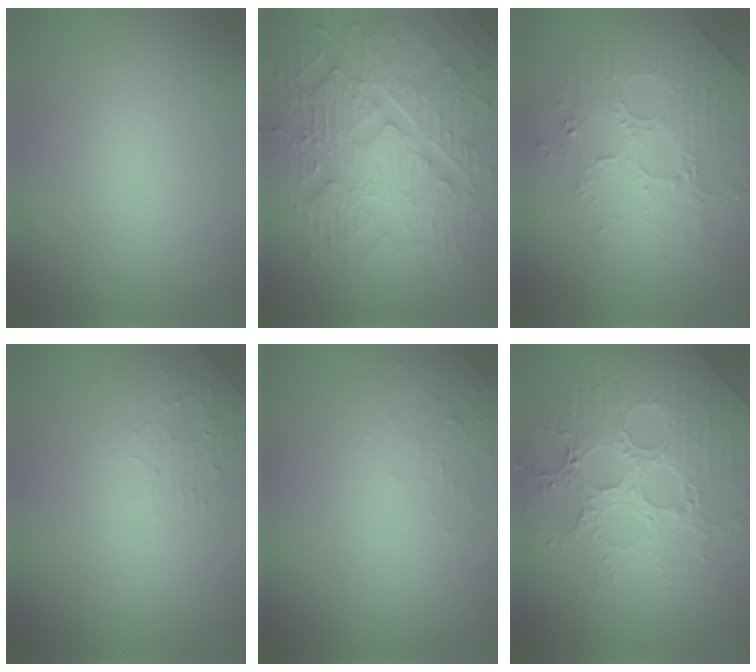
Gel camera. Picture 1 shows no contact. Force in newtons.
{"total": 9.3, "press": 6.8, "slide": 6.4}
{"total": 5.0, "press": 3.5, "slide": 3.6}
{"total": 1.6, "press": 1.6, "slide": 0.4}
{"total": 0.9, "press": 0.9, "slide": 0.1}
{"total": 7.1, "press": 5.5, "slide": 4.6}